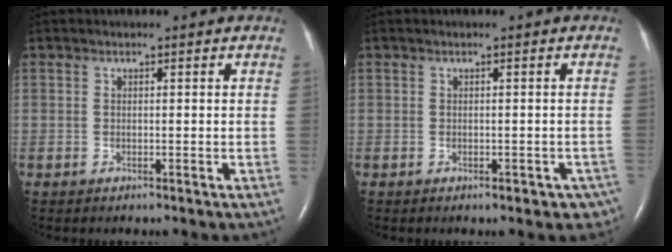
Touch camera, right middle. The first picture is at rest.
{"total": 3.9, "force": [-2.6, 2.1, 1.9], "torque": [-0.003, 0.005, -0.031]}